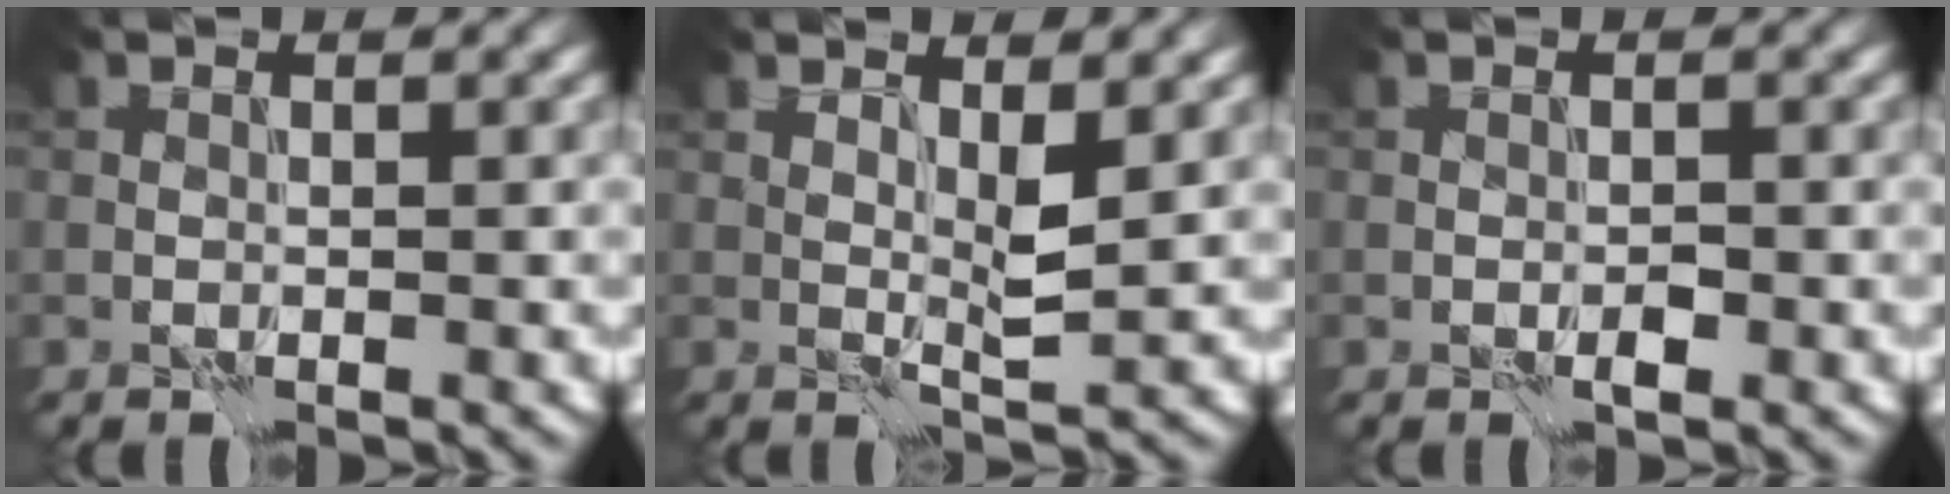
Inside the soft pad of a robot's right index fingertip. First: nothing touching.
{"total": 2.2, "force": [1.0, 0.3, 2.0], "torque": [-0.034, -0.005, 0.017]}
{"total": 0.9, "force": [-0.4, 0.4, 0.7], "torque": [-0.011, 0.003, -0.008]}